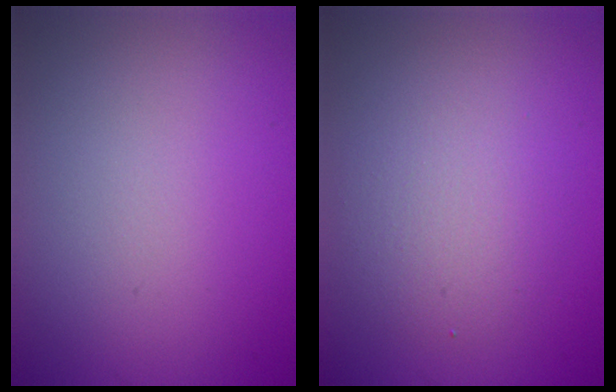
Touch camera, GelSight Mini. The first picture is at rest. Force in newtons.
{"total": 3.3, "press": 3.3, "slide": 0.3}